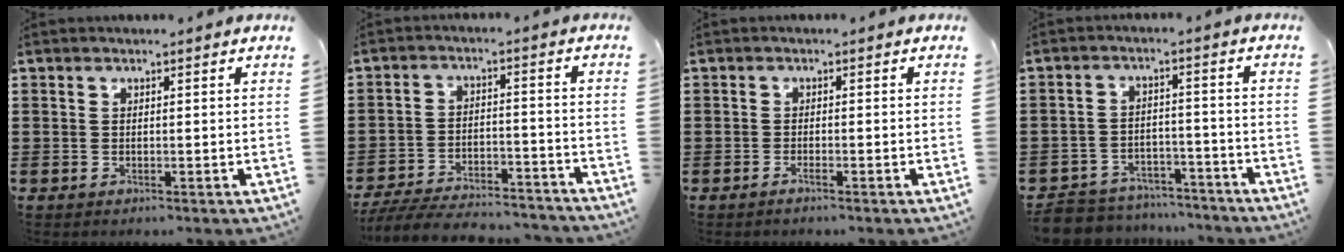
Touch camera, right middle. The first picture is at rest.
{"total": 7.1, "force": [-6.8, 0.8, 1.8], "torque": [-0.038, 0.006, -0.134]}
{"total": 0.9, "force": [-0.6, 0.0, 0.6], "torque": [-0.012, -0.003, -0.012]}
{"total": 6.3, "force": [-6.2, 1.2, 0.3], "torque": [-0.016, 0.013, -0.126]}